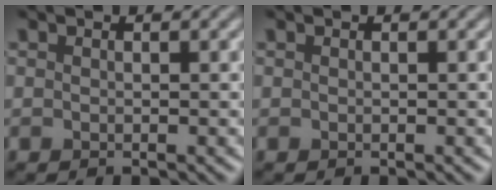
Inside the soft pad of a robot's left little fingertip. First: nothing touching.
{"total": 0.0}